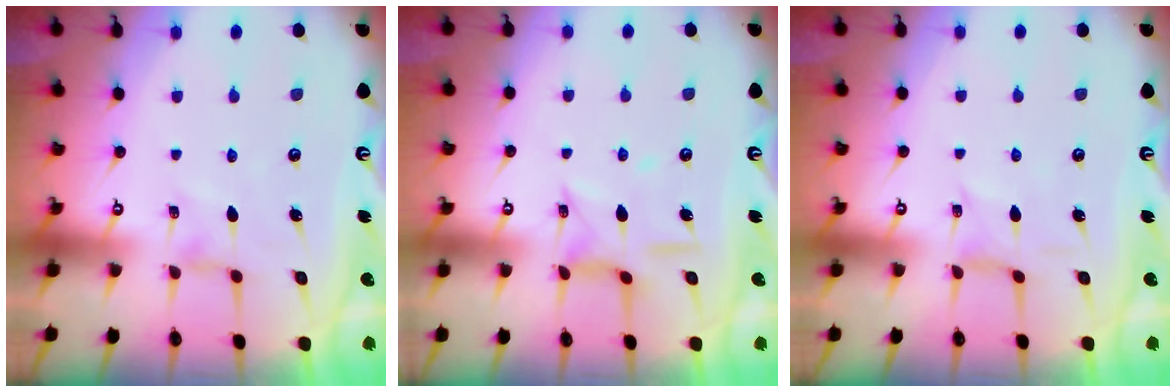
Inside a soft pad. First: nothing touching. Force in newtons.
{"total": 9.0, "press": 9.0, "slide": 0.6}
{"total": 0.8, "press": 0.7, "slide": 0.2}